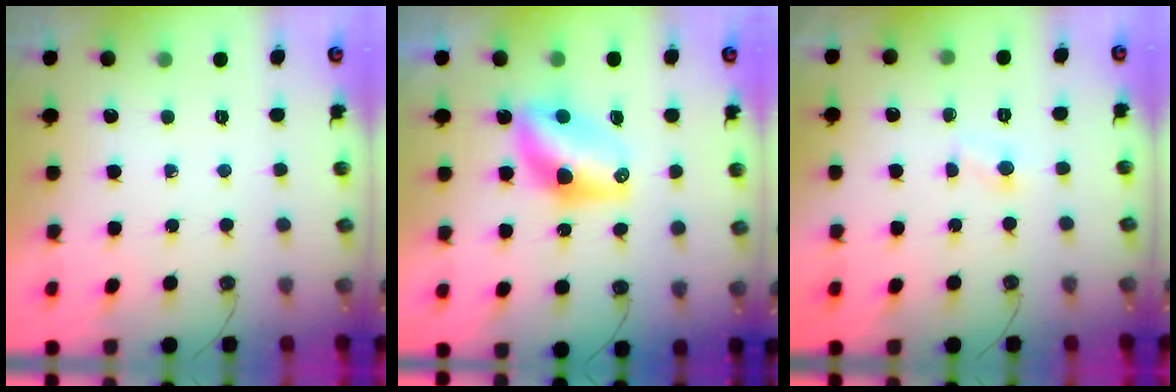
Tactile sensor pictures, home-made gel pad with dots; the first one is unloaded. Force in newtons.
{"total": 8.3, "press": 8.3, "slide": 0.6}
{"total": 2.9, "press": 2.9, "slide": 0.3}